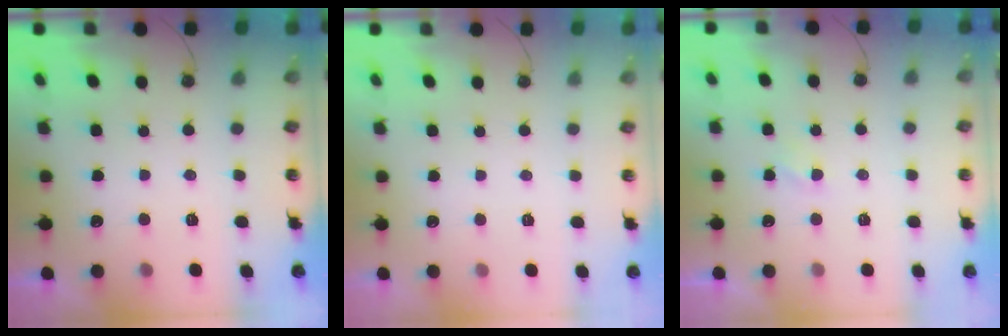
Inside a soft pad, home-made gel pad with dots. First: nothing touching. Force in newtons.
{"total": 0.0}
{"total": 1.4, "press": 1.4, "slide": 0.3}